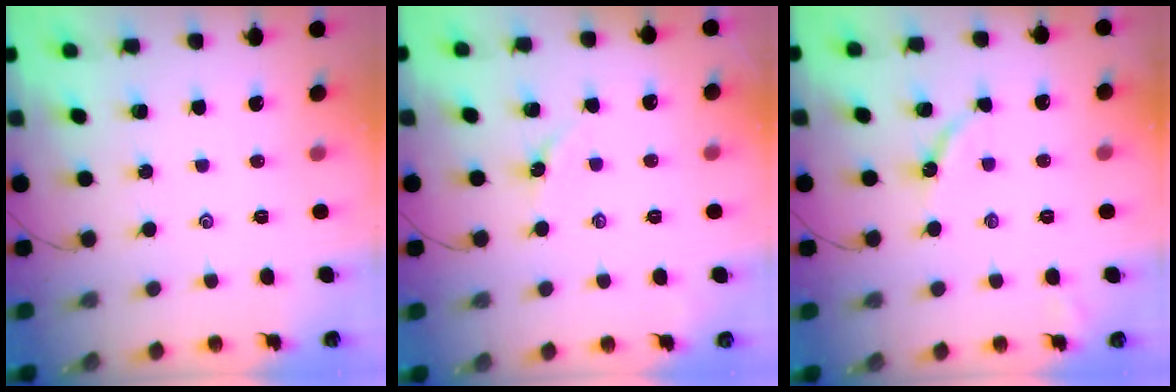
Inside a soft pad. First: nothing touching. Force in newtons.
{"total": 2.7, "press": 2.6, "slide": 0.5}
{"total": 5.6, "press": 5.6, "slide": 0.4}